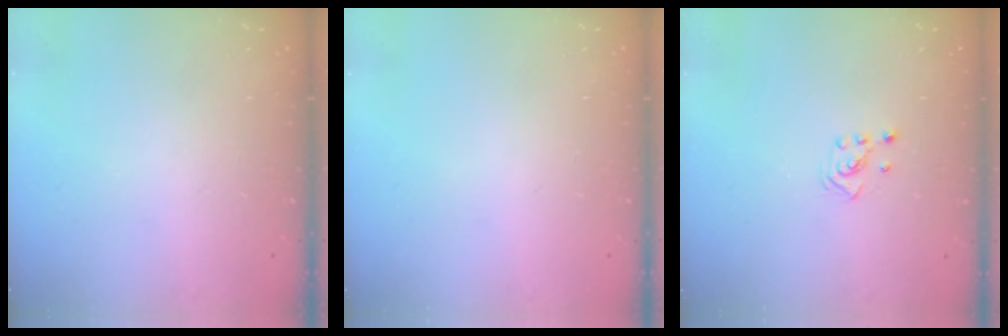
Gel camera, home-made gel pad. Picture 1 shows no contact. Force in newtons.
{"total": 0.0}
{"total": 2.1, "press": 1.9, "slide": 0.8}